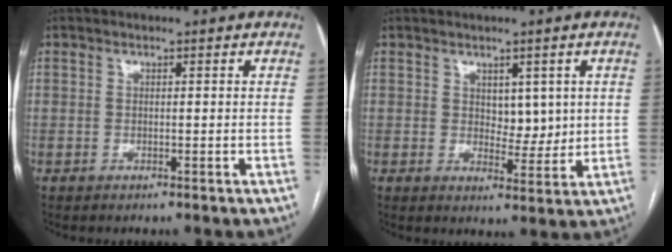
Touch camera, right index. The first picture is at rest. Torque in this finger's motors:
{"motor_torque": [0.00, 0.00, -0.03, -0.01]}